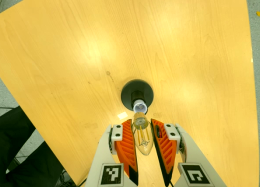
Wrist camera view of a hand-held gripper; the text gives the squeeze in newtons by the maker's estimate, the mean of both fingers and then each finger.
{"total": 13.7, "left": 14.9, "right": 12.5}